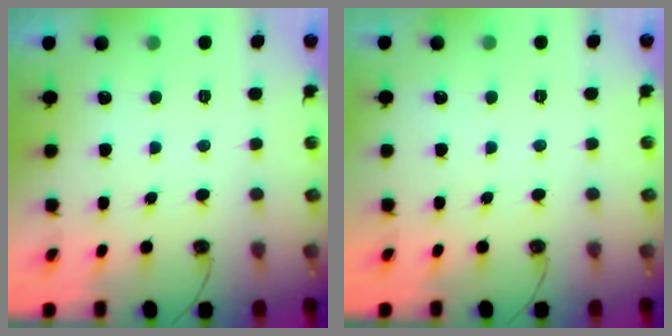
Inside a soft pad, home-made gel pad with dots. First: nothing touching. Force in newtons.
{"total": 0.0}